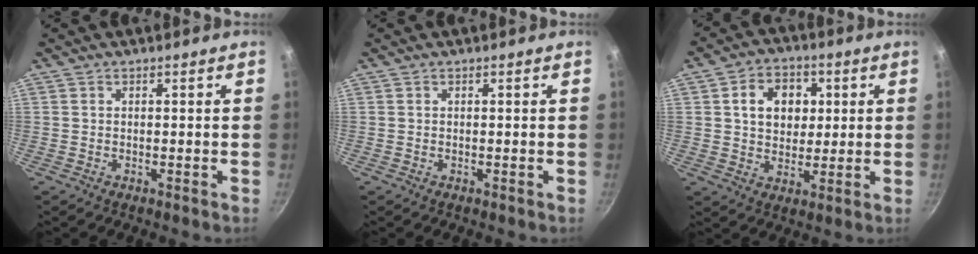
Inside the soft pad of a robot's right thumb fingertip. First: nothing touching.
{"total": 0.0}
{"total": 9.9, "force": [2.4, 7.8, 5.7], "torque": [-0.060, 0.003, 0.035]}